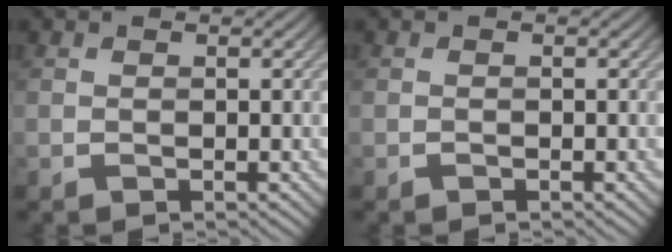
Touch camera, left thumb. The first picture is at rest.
{"total": 0.0}